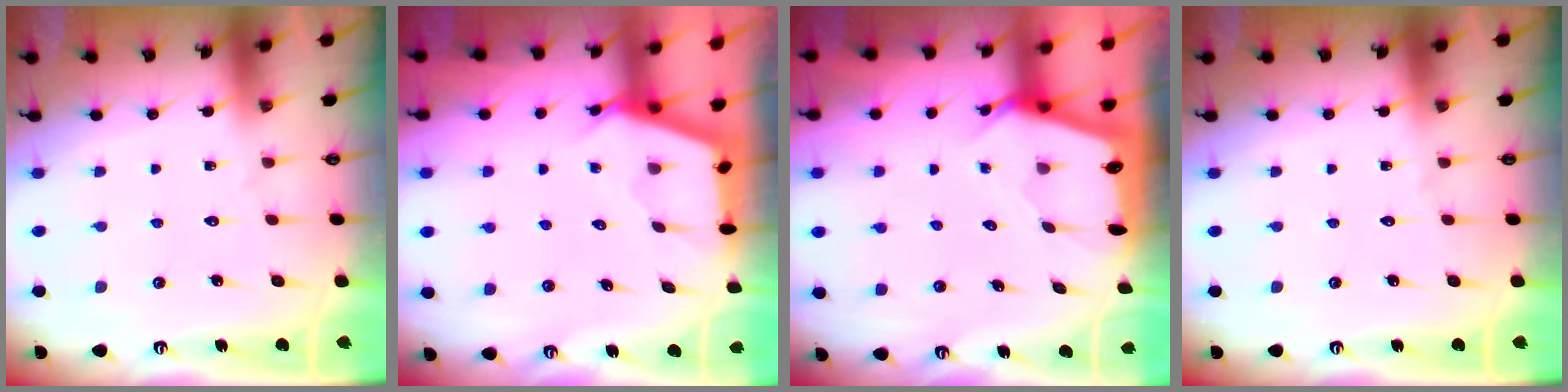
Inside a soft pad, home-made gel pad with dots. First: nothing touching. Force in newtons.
{"total": 2.7, "press": 2.7, "slide": 0.4}
{"total": 2.4, "press": 2.4, "slide": 0.2}
{"total": 0.0}